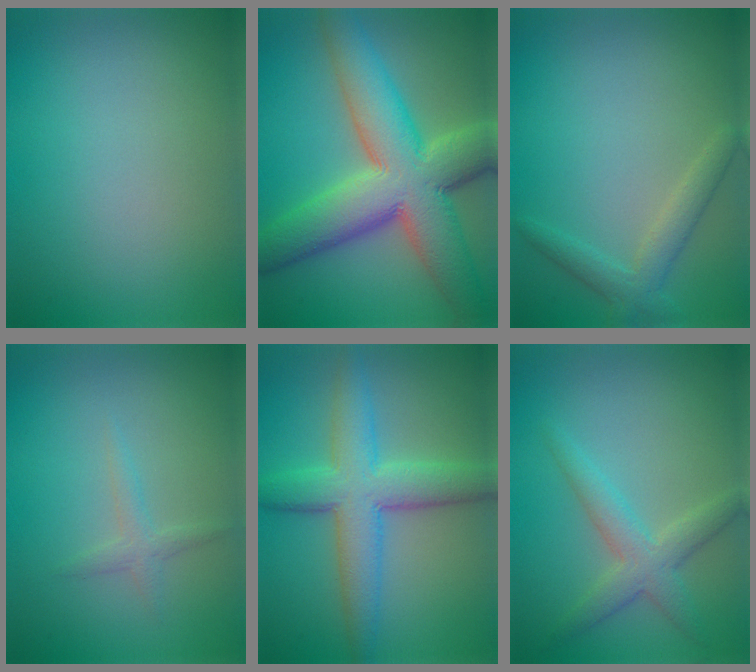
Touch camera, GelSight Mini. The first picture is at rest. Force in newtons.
{"total": 12.6, "press": 12.6, "slide": 0.5}
{"total": 2.6, "press": 2.6, "slide": 0.1}
{"total": 1.3, "press": 1.3, "slide": 0.1}
{"total": 6.9, "press": 6.9, "slide": 0.2}
{"total": 3.5, "press": 3.5, "slide": 0.1}